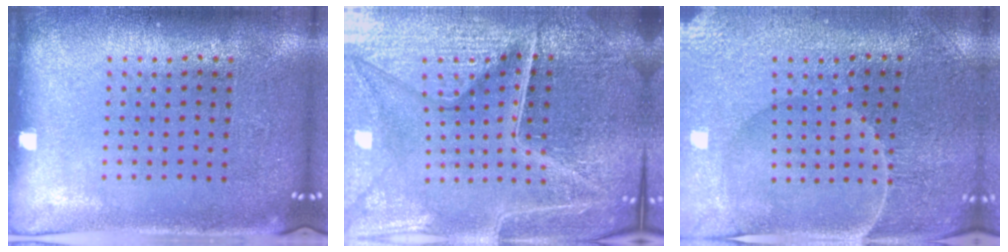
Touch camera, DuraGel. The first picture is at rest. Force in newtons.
{"total": 5.8, "press": 5.4, "slide": 2.1}
{"total": 1.5, "press": 1.5, "slide": 0.1}